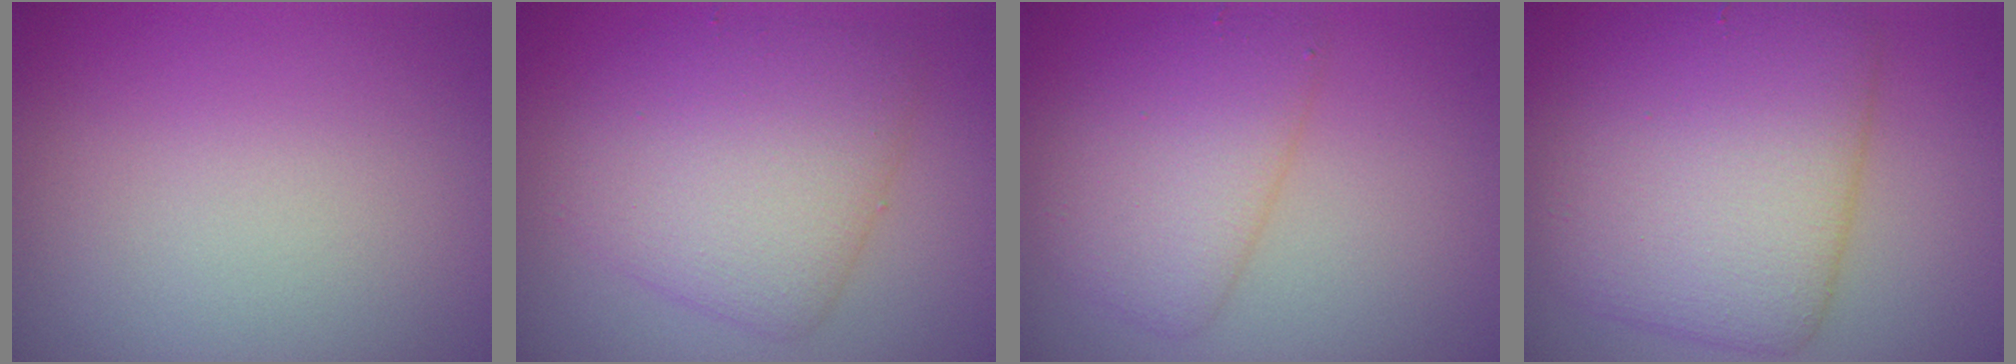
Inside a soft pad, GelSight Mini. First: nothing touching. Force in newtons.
{"total": 5.8, "press": 5.8, "slide": 0.3}
{"total": 4.4, "press": 4.4, "slide": 0.0}
{"total": 8.7, "press": 8.7, "slide": 0.2}